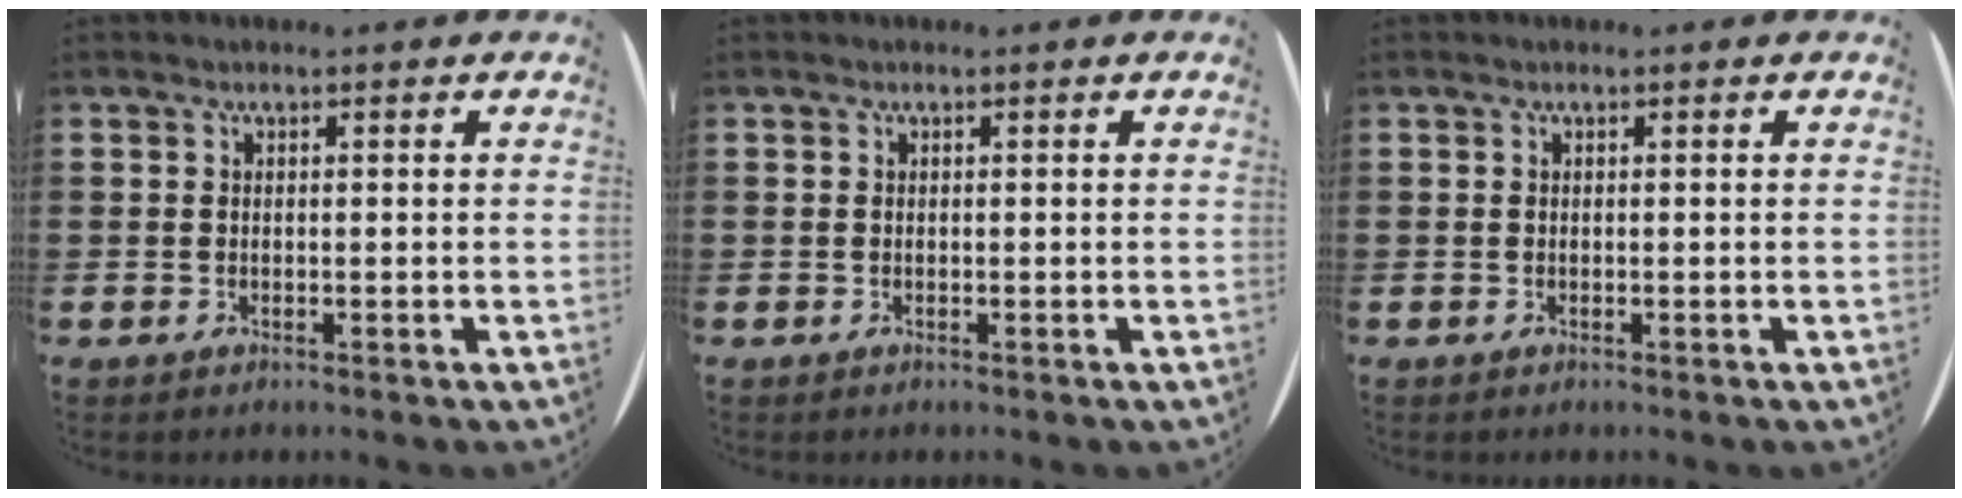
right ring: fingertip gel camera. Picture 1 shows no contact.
{"total": 0.0}
{"total": 0.0}